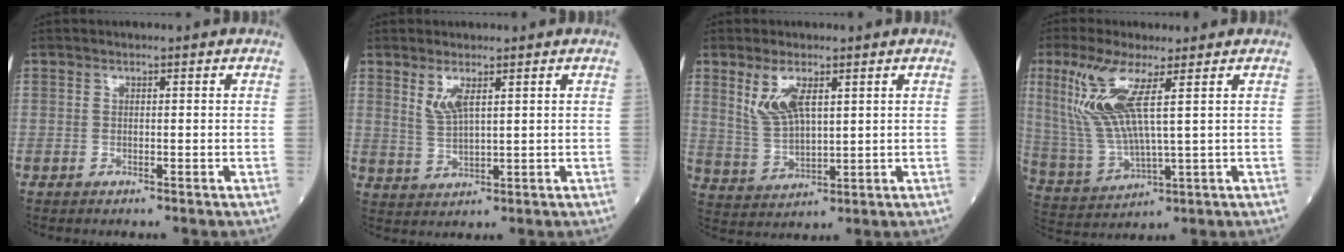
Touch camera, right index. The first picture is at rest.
{"total": 3.8, "force": [2.1, 0.7, 3.1], "torque": [-0.071, -0.005, 0.050]}
{"total": 6.6, "force": [3.1, 2.4, 5.4], "torque": [-0.120, 0.001, 0.076]}
{"total": 11.1, "force": [4.2, 1.6, 10.1], "torque": [-0.241, -0.004, 0.092]}